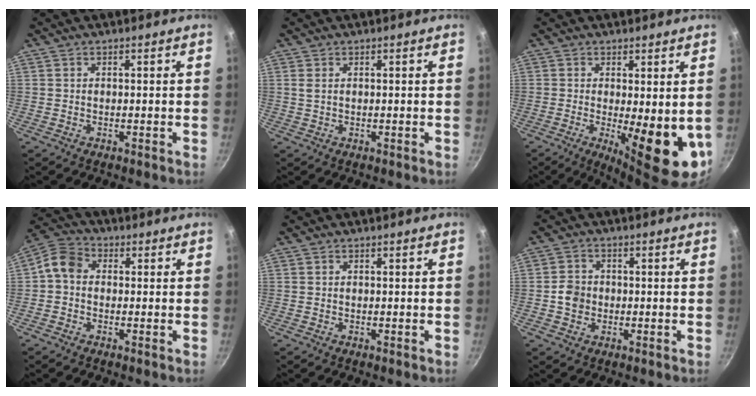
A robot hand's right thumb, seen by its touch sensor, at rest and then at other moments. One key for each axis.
{"total": 1.1, "fx": 0.4, "fy": 0.6, "fz": 0.9, "tx": -0.018, "ty": 0.001, "tz": 0.009}
{"total": 11.9, "fx": -1.4, "fy": 3.8, "fz": 11.2, "tx": -0.131, "ty": -0.014, "tz": -0.005}
{"total": 5.6, "fx": -0.3, "fy": 4.5, "fz": 3.2, "tx": -0.056, "ty": 0.021, "tz": -0.026}
{"total": 0.0}
{"total": 4.3, "fx": -0.7, "fy": 3.8, "fz": 1.9, "tx": -0.018, "ty": 0.013, "tz": -0.017}